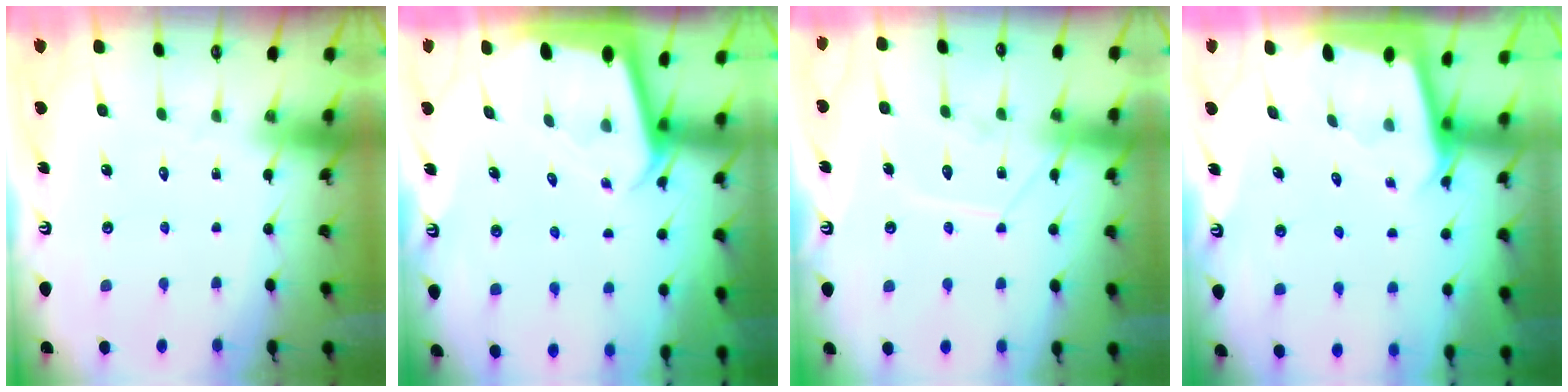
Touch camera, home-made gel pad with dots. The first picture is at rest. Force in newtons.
{"total": 2.4, "press": 2.4, "slide": 0.2}
{"total": 11.3, "press": 11.3, "slide": 0.9}
{"total": 2.1, "press": 2.1, "slide": 0.1}